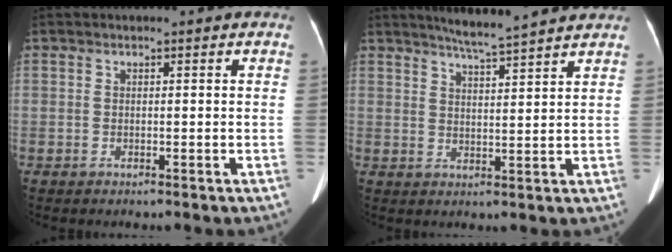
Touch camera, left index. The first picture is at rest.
{"total": 8.4, "force": [7.6, -0.8, 3.6], "torque": [-0.067, 0.009, 0.108]}